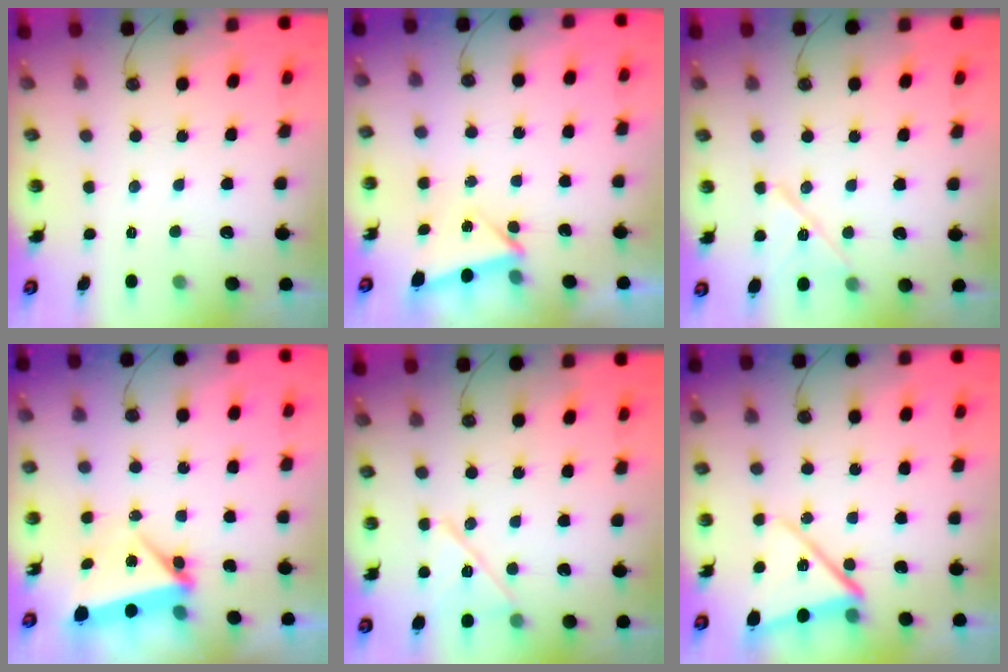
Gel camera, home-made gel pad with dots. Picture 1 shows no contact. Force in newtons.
{"total": 2.9, "press": 2.6, "slide": 1.2}
{"total": 12.0, "press": 11.9, "slide": 0.9}
{"total": 6.4, "press": 6.1, "slide": 1.8}
{"total": 14.3, "press": 13.8, "slide": 3.8}
{"total": 13.0, "press": 12.9, "slide": 1.5}